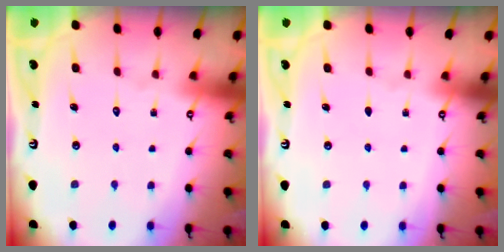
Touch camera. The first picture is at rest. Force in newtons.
{"total": 0.0}